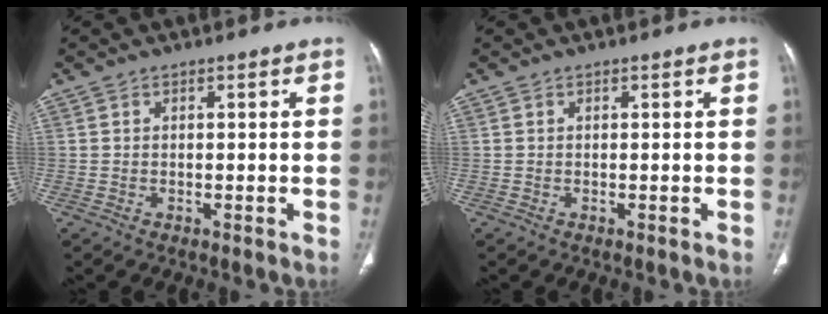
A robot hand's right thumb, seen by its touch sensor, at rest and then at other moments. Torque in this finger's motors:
{"motor_torque": [0.02, 0.02, 0.00, 0.00, 0.01]}